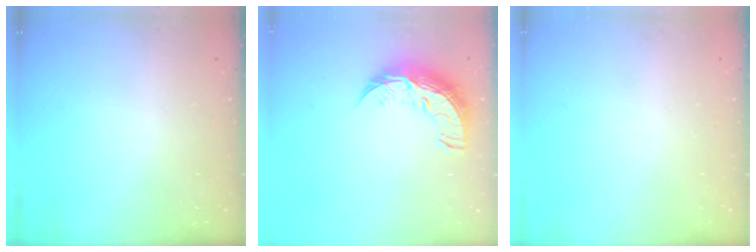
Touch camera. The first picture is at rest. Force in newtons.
{"total": 11.5, "press": 11.4, "slide": 0.7}
{"total": 0.0}